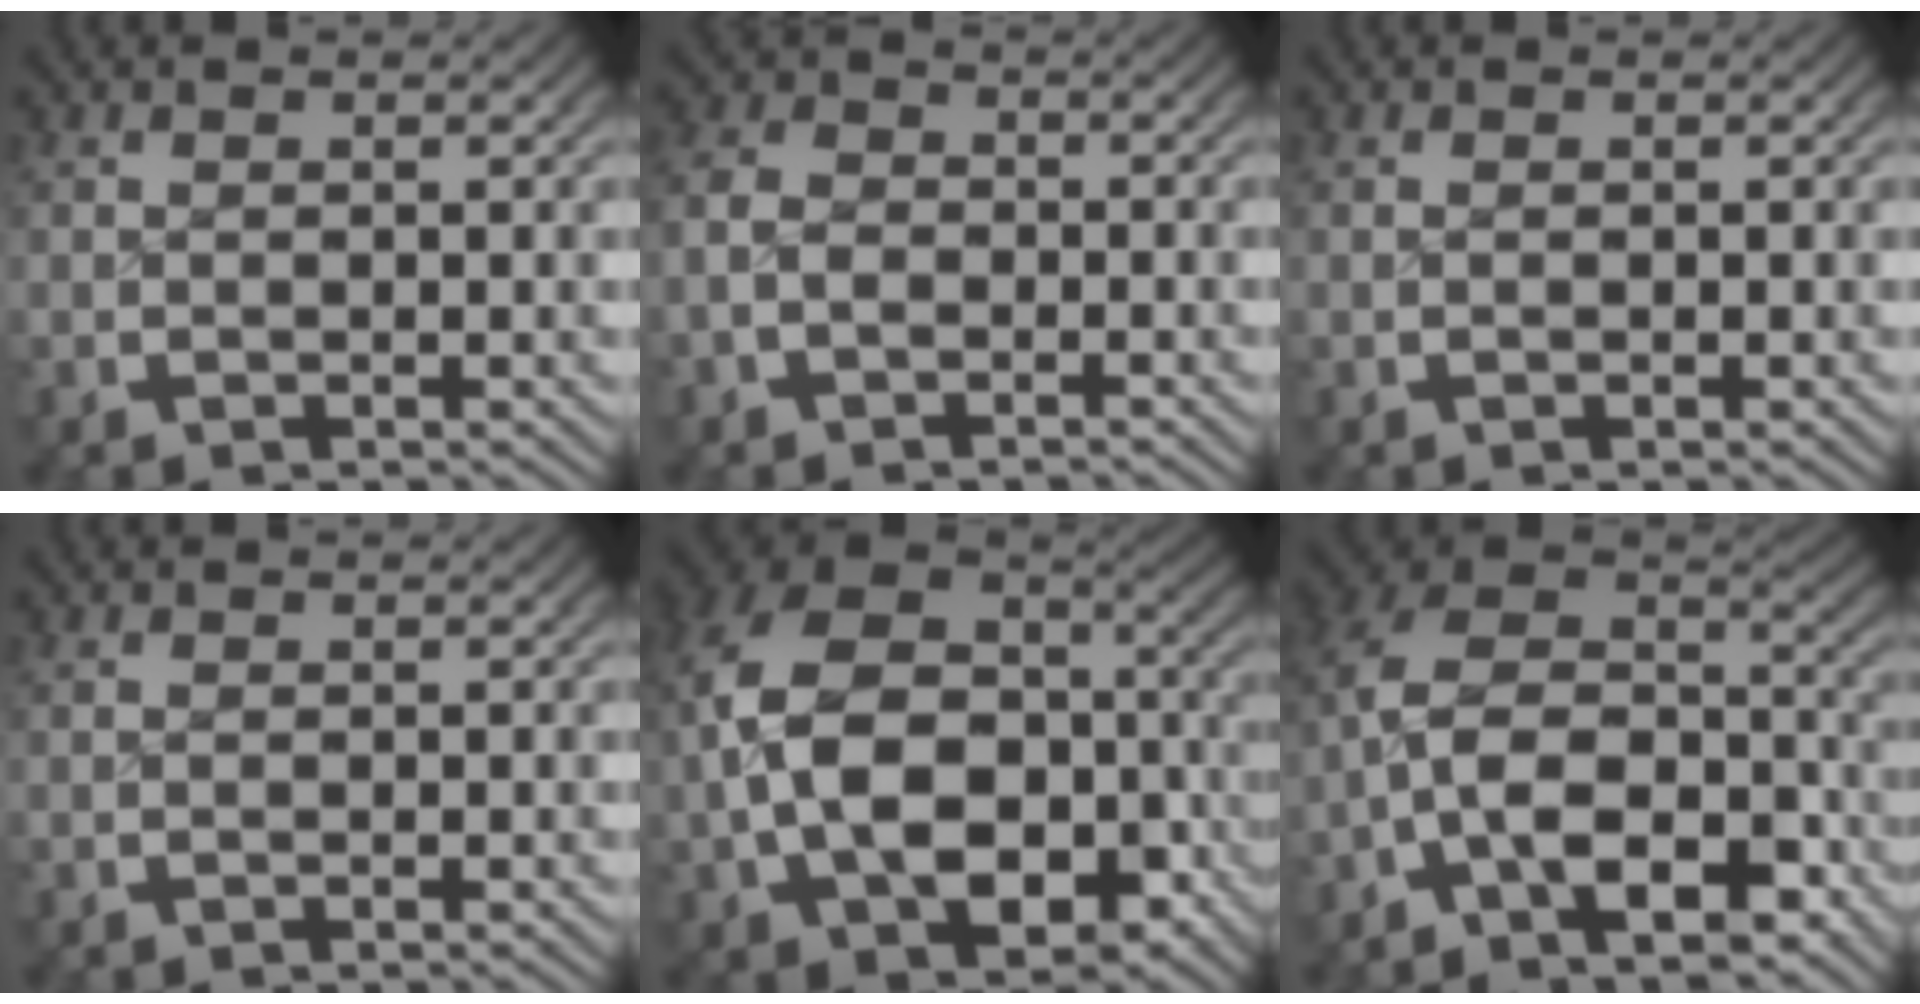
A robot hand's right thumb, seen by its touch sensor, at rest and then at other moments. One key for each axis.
{"total": 3.3, "fx": -1.2, "fy": 2.5, "fz": 1.8, "tx": -0.039, "ty": -0.009, "tz": -0.019}
{"total": 0.0}
{"total": 0.0}
{"total": 16.9, "fx": -1.1, "fy": 11.5, "fz": 12.3, "tx": -0.273, "ty": -0.051, "tz": 0.014}
{"total": 14.0, "fx": -3.1, "fy": 9.9, "fz": 9.4, "tx": -0.217, "ty": -0.056, "tz": -0.041}